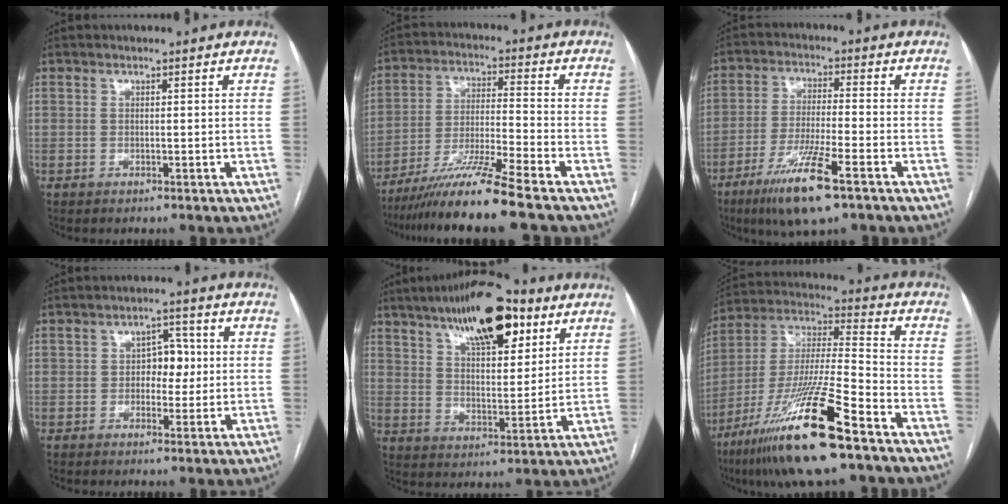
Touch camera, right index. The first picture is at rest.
{"total": 12.0, "force": [-9.5, -2.1, 7.0], "torque": [-0.124, -0.029, -0.172]}
{"total": 11.1, "force": [-6.5, 0.8, 8.9], "torque": [-0.176, -0.025, -0.115]}
{"total": 4.4, "force": [0.0, 2.8, 3.3], "torque": [-0.043, 0.014, 0.000]}
{"total": 17.1, "force": [10.2, 5.8, 12.5], "torque": [-0.215, 0.024, 0.171]}
{"total": 20.7, "force": [-12.5, 1.4, 16.4], "torque": [-0.336, -0.039, -0.228]}